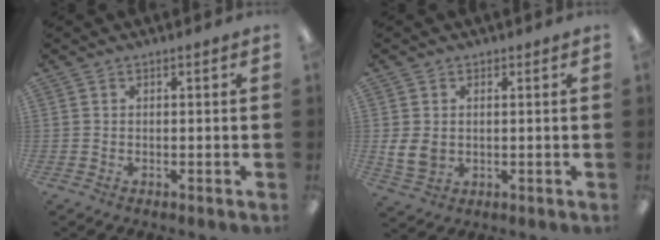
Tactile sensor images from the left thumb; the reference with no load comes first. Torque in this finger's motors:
{"motor_torque": [-0.26, 0.35, 0.60, -0.51, 0.01]}